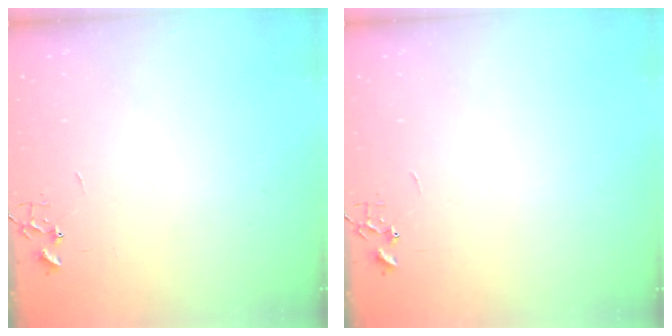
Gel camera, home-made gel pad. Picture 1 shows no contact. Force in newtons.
{"total": 0.0}